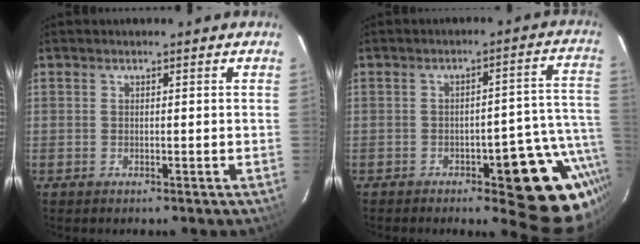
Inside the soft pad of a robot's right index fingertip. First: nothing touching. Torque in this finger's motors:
{"motor_torque": [1.10, -1.04, 0.84, 0.05]}